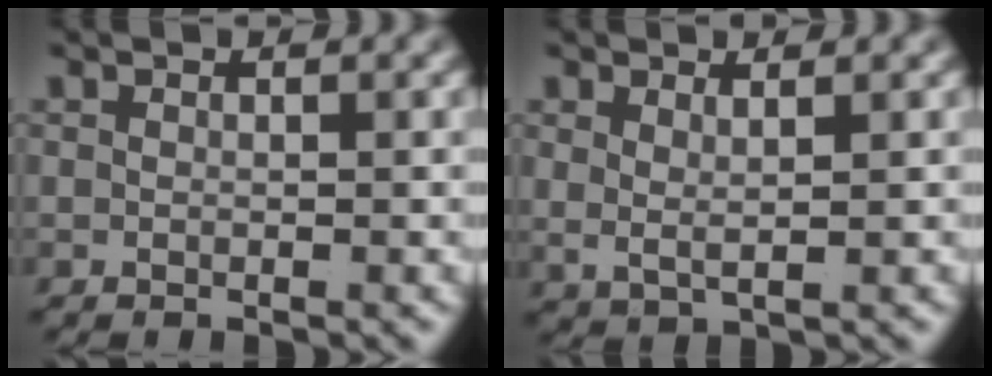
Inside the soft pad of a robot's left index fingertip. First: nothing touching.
{"total": 1.6, "force": [1.1, 0.3, 1.2], "torque": [-0.030, -0.012, 0.034]}